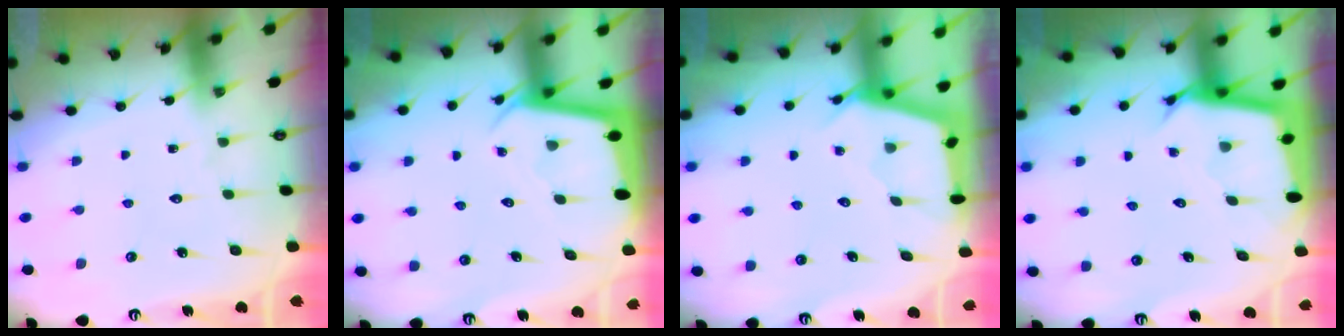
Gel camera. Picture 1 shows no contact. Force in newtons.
{"total": 2.3, "press": 2.3, "slide": 0.1}
{"total": 2.9, "press": 2.9, "slide": 0.3}
{"total": 3.0, "press": 3.0, "slide": 0.0}